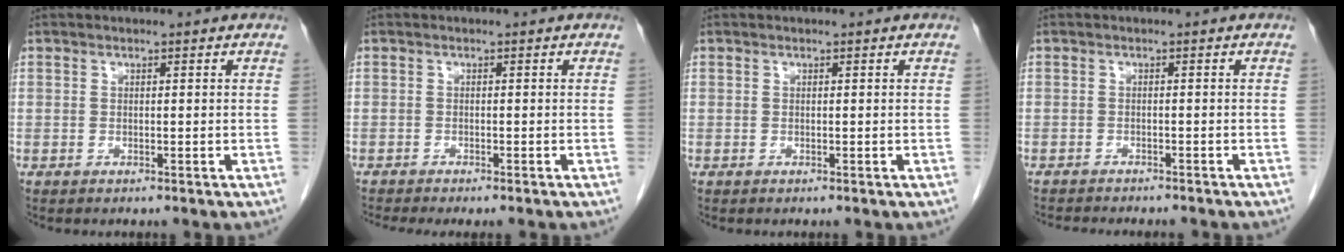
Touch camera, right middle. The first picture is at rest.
{"total": 4.6, "force": [-4.0, 0.2, 2.1], "torque": [-0.020, -0.006, -0.059]}
{"total": 0.0}
{"total": 8.0, "force": [-7.2, 1.6, 3.0], "torque": [-0.038, -0.005, -0.093]}